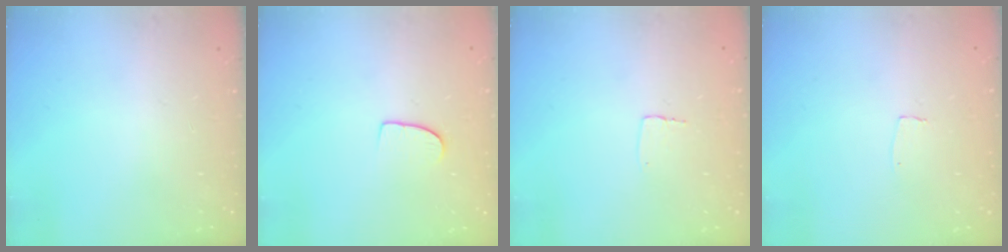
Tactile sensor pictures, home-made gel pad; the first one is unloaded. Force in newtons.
{"total": 6.5, "press": 6.5, "slide": 0.5}
{"total": 2.7, "press": 2.7, "slide": 0.1}
{"total": 3.0, "press": 3.0, "slide": 0.2}